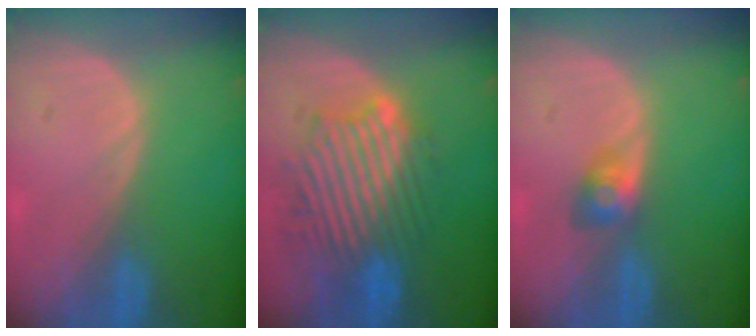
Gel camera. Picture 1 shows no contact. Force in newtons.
{"total": 10.5, "press": 10.0, "slide": 3.2}
{"total": 3.0, "press": 2.7, "slide": 1.3}